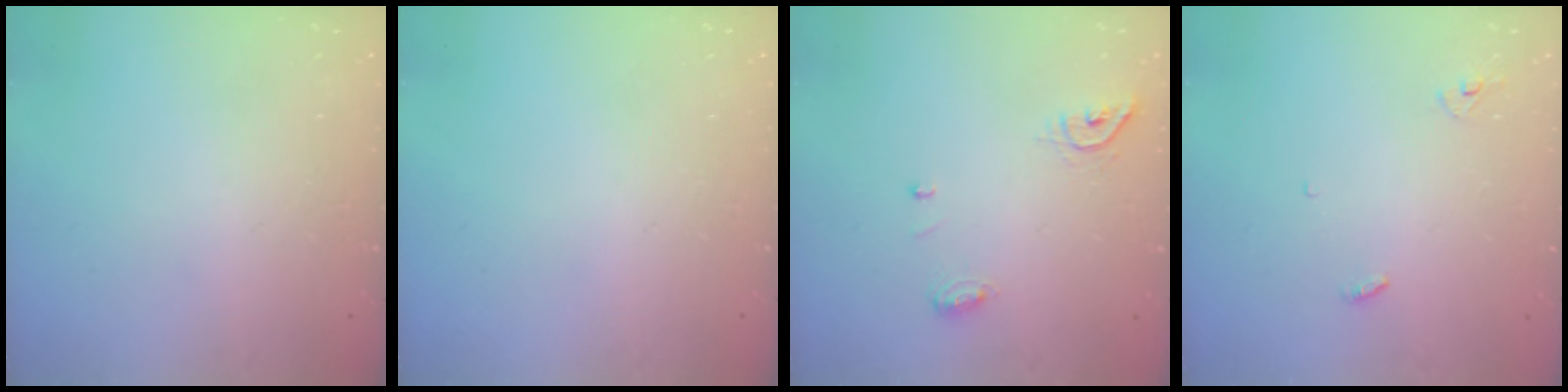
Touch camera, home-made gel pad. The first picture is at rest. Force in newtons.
{"total": 0.0}
{"total": 8.5, "press": 7.0, "slide": 4.8}
{"total": 3.3, "press": 3.2, "slide": 0.3}